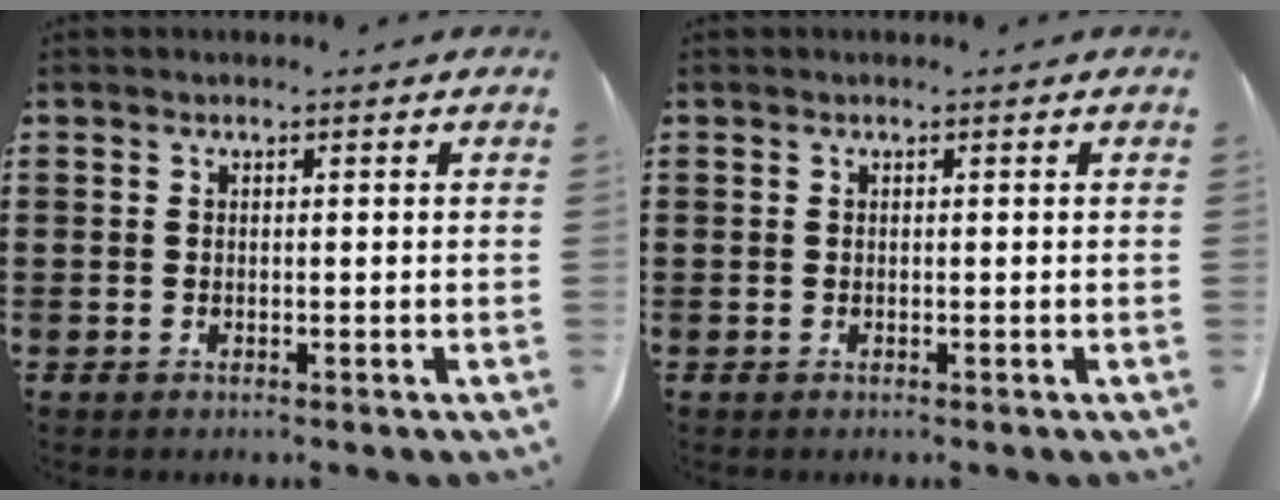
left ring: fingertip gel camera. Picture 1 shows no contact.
{"total": 0.0}